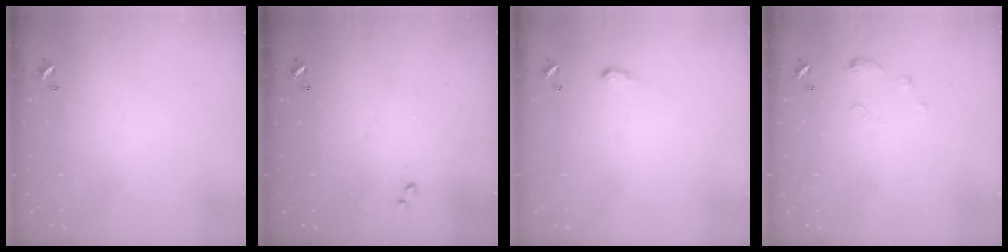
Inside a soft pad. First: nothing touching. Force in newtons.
{"total": 3.0, "press": 3.0, "slide": 0.4}
{"total": 2.0, "press": 2.0, "slide": 0.3}
{"total": 4.7, "press": 4.6, "slide": 0.7}